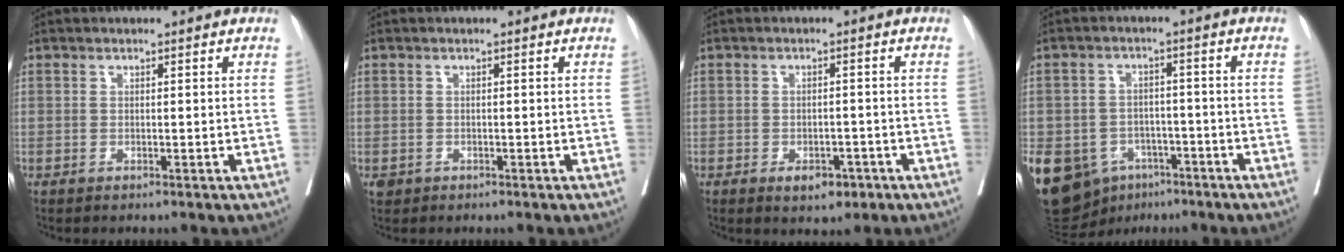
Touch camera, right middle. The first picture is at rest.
{"total": 0.9, "force": [-0.4, 0.8, 0.3], "torque": [-0.008, 0.002, 0.000]}
{"total": 3.9, "force": [-2.2, 2.1, 2.4], "torque": [-0.028, 0.003, -0.023]}
{"total": 18.0, "force": [-8.9, 13.4, 8.2], "torque": [-0.206, 0.005, -0.125]}